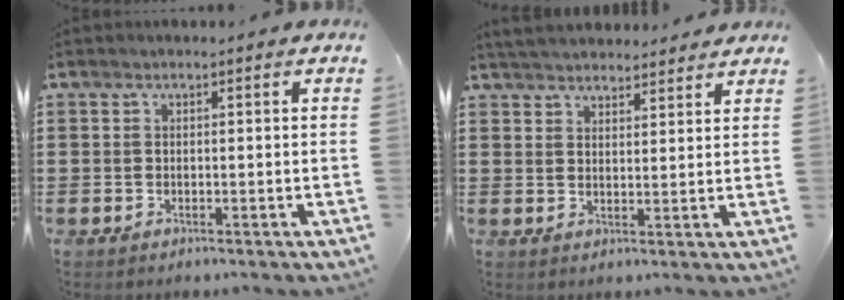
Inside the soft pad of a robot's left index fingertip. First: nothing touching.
{"total": 3.6, "force": [3.6, 0.3, 0.2], "torque": [-0.015, -0.008, 0.069]}